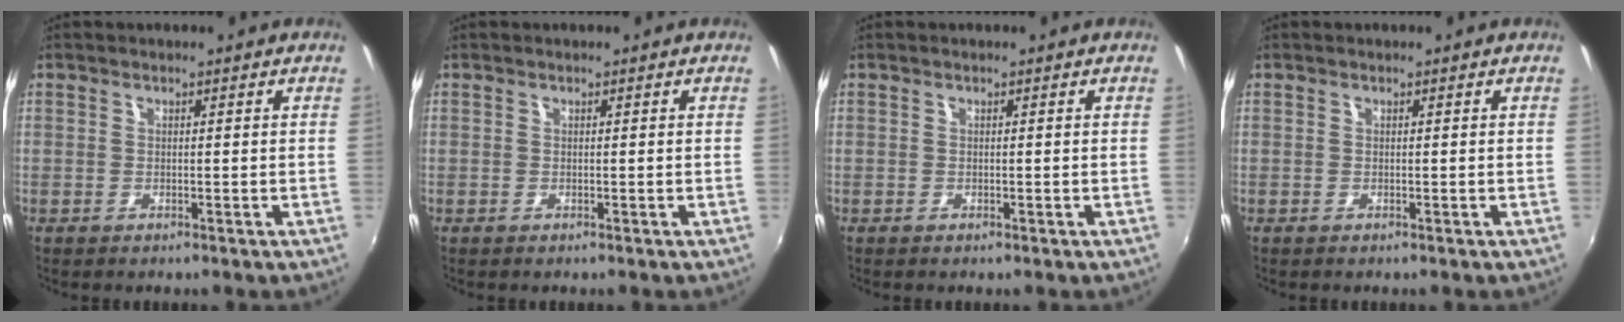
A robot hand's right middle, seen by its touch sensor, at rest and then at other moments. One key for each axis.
{"total": 0.0}
{"total": 0.0}
{"total": 0.0}